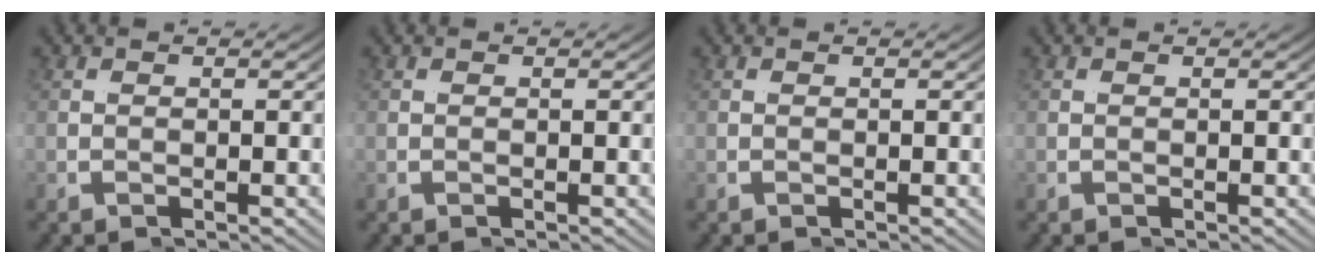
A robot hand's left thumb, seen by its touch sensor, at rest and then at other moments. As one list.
[{"total": 0.0}, {"total": 0.0}, {"total": 0.0}]